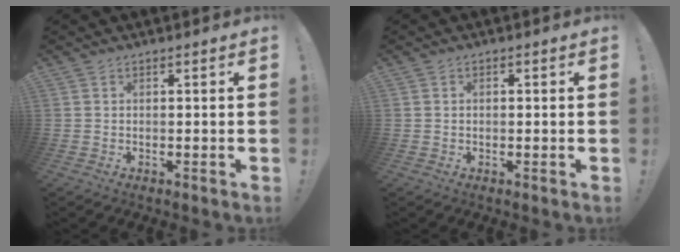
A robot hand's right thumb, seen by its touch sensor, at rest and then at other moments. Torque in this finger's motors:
{"motor_torque": [-0.02, -0.16, -0.15, 0.06, 0.06]}